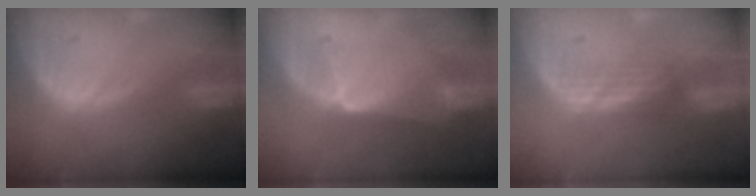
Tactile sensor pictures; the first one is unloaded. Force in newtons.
{"total": 6.7, "press": 5.8, "slide": 3.4}
{"total": 2.2, "press": 2.2, "slide": 0.4}